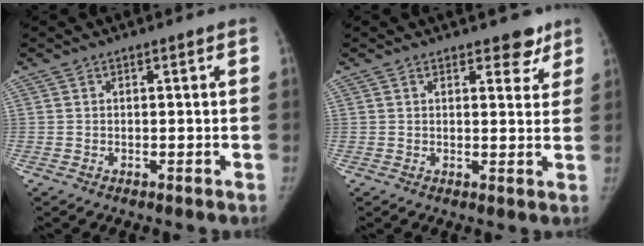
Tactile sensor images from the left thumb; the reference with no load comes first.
{"total": 4.0, "force": [2.9, 2.1, 1.8], "torque": [0.013, -0.016, 0.032]}